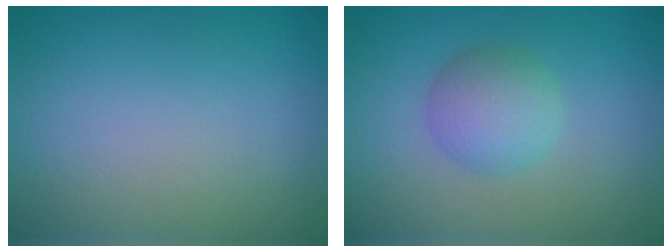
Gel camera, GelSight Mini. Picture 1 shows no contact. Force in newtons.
{"total": 3.4, "press": 3.4, "slide": 0.1}